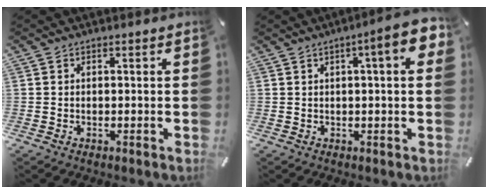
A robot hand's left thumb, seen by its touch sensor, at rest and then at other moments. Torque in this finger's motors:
{"motor_torque": [0.43, 0.46, 0.53, 0.22, 0.09]}